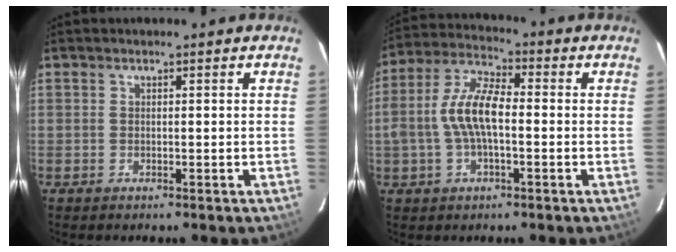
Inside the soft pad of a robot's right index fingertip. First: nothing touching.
{"total": 10.1, "force": [-1.2, 4.2, 9.1], "torque": [-0.191, 0.014, -0.025]}